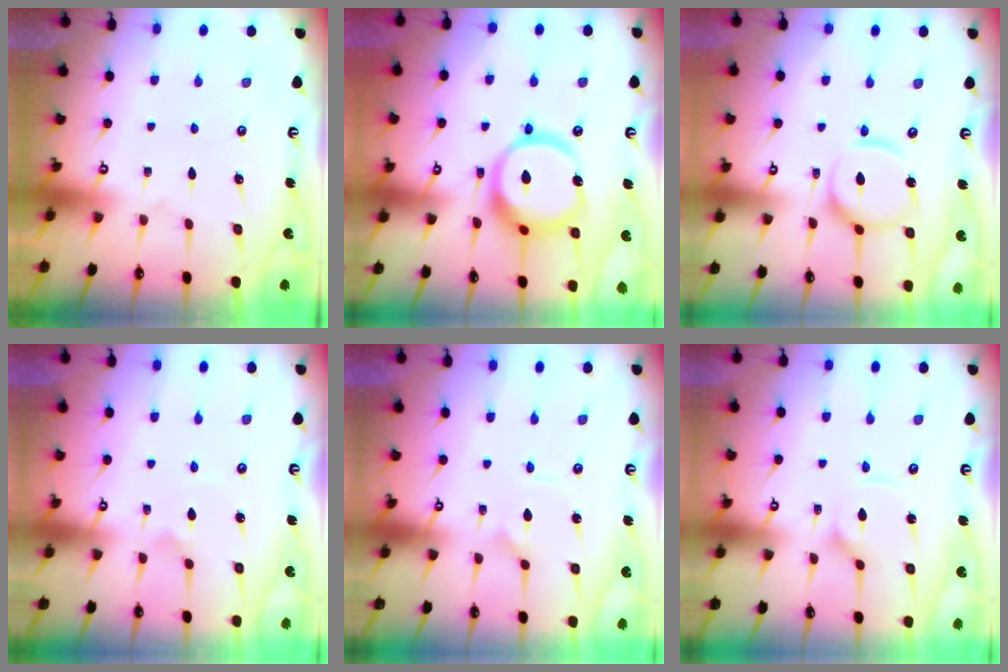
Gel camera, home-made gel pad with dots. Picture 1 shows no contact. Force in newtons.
{"total": 16.9, "press": 16.8, "slide": 2.1}
{"total": 11.8, "press": 11.7, "slide": 1.2}
{"total": 2.9, "press": 2.9, "slide": 0.1}
{"total": 2.9, "press": 2.9, "slide": 0.4}
{"total": 2.8, "press": 2.8, "slide": 0.3}